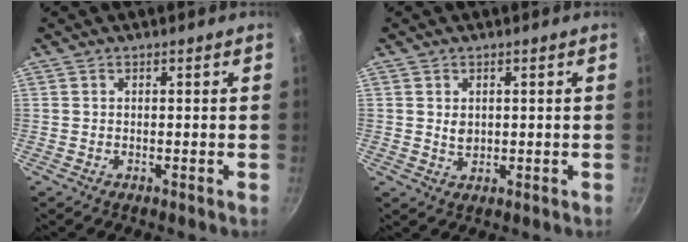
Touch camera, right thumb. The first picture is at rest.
{"total": 2.4, "force": [0.5, 1.9, 1.4], "torque": [-0.020, -0.002, 0.011]}